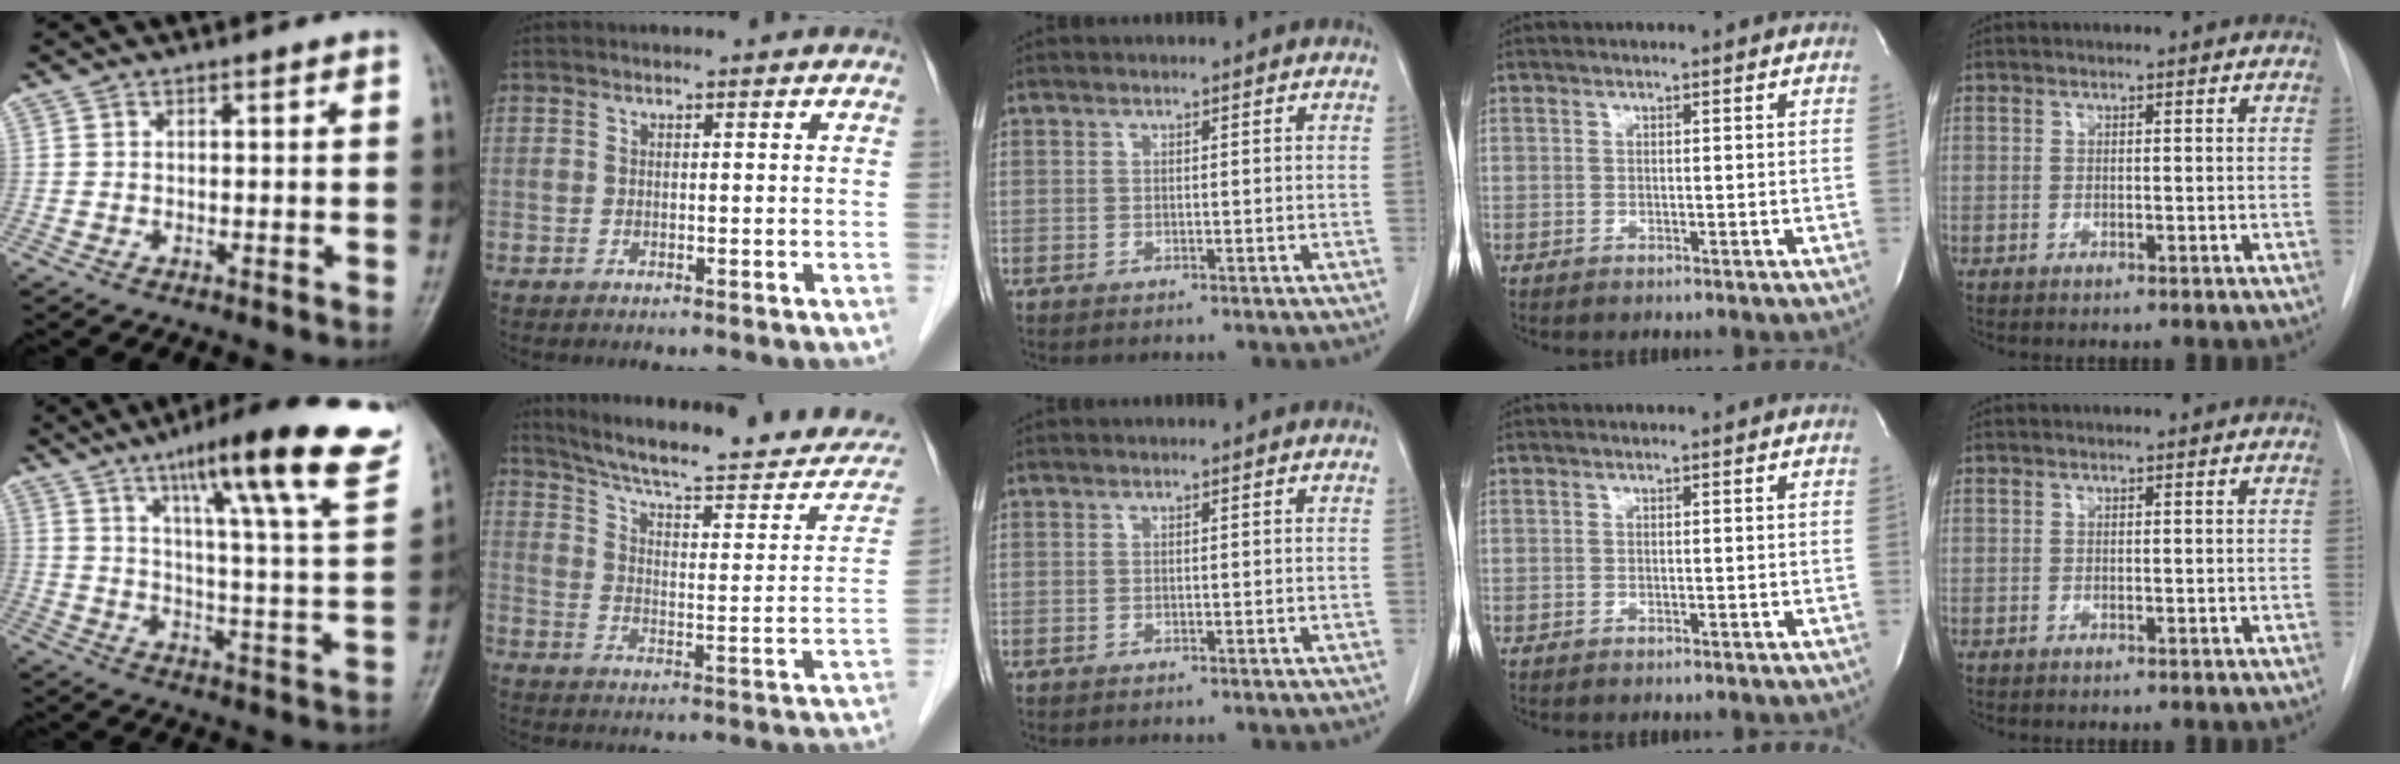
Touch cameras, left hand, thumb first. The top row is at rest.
{"thumb": {"total": 25.5, "force": [15.2, 3.5, 20.1], "torque": [-0.272, -0.046, 0.214]}, "index": {"total": 23.8, "force": [21.3, 3.2, 10.2], "torque": [-0.146, -0.041, 0.280]}}